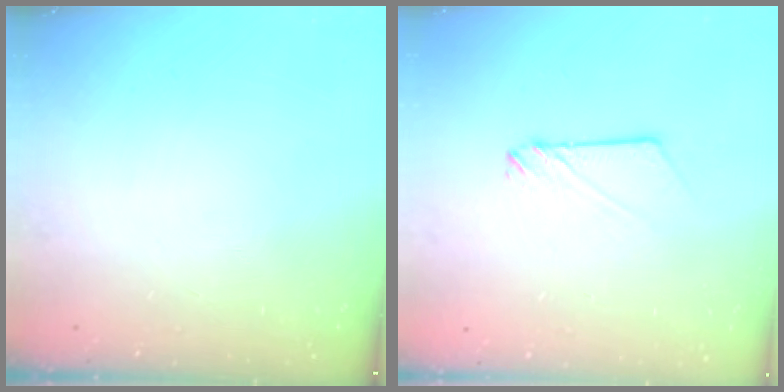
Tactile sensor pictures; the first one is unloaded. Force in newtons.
{"total": 2.9, "press": 2.9, "slide": 0.4}